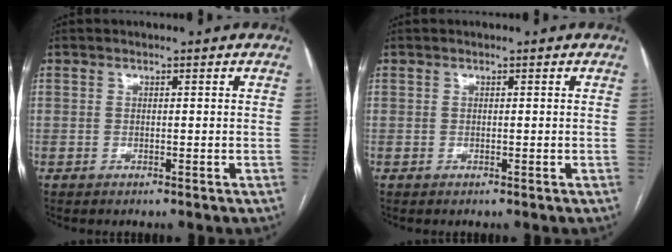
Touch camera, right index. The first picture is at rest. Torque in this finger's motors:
{"motor_torque": [-0.01, 0.01, 0.00, 0.01]}